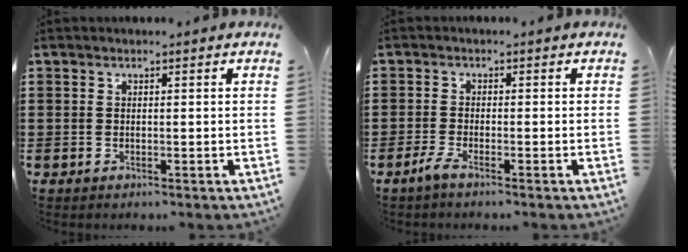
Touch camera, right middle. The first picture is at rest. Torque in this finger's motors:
{"motor_torque": [1.81, 0.33, 0.14, 0.05]}